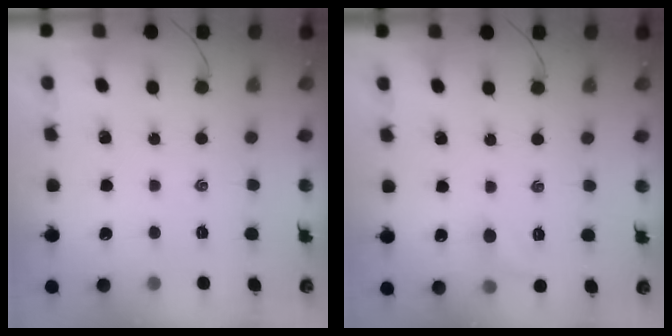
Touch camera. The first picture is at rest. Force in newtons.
{"total": 6.6, "press": 6.3, "slide": 1.9}